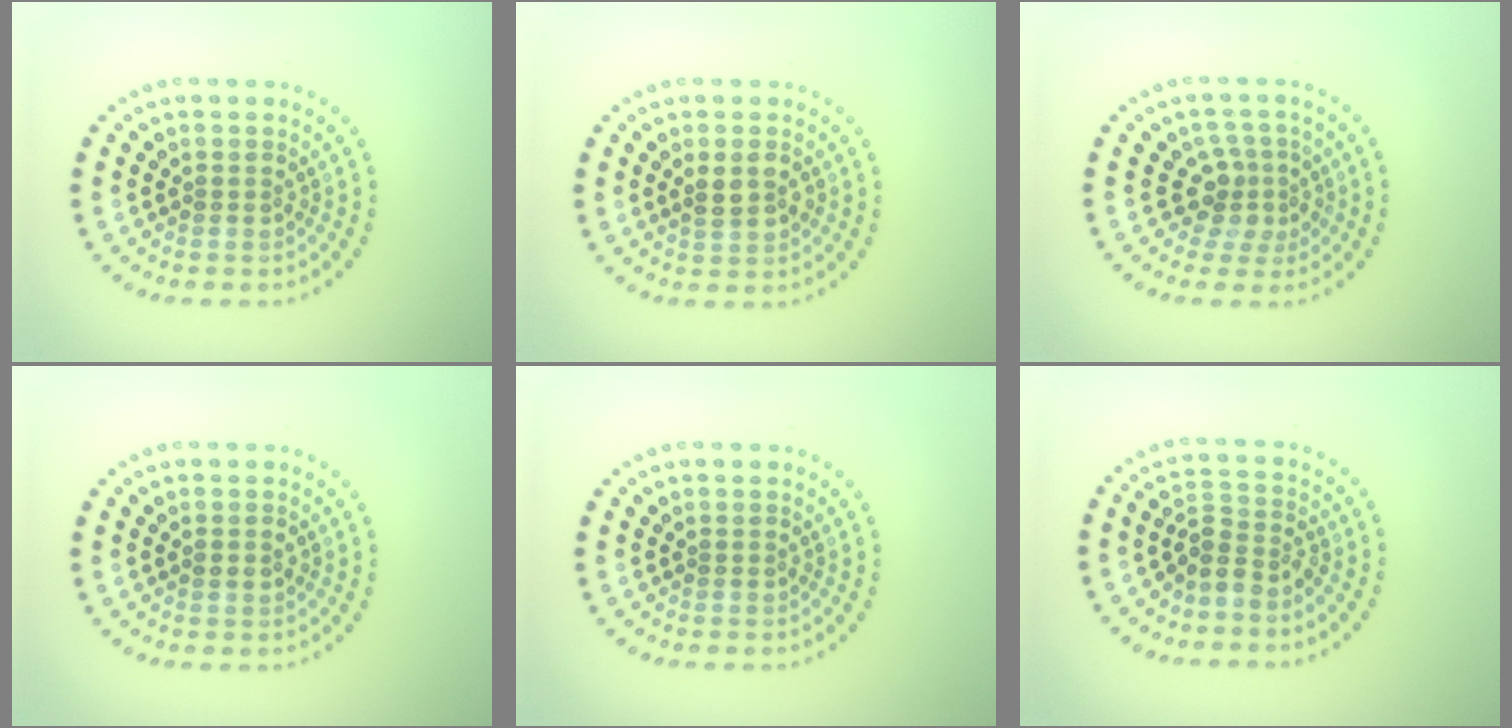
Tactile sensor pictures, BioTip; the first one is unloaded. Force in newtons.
{"total": 2.3, "press": 2.3, "slide": 0.4}
{"total": 2.9, "press": 2.1, "slide": 2.0}
{"total": 1.3, "press": 1.3, "slide": 0.1}
{"total": 0.0}
{"total": 2.6, "press": 2.0, "slide": 1.7}